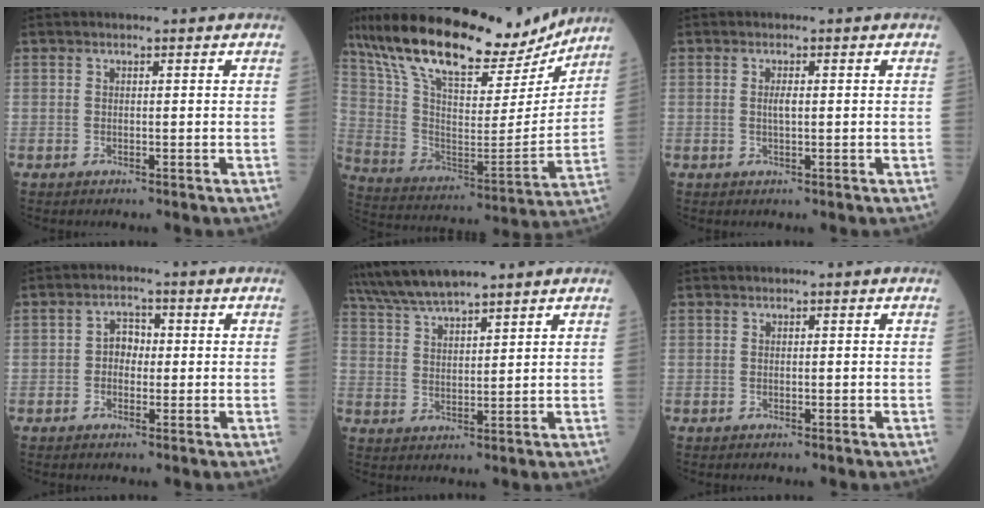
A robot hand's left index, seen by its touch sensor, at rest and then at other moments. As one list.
[{"total": 26.0, "force": [21.0, 7.3, 13.5], "torque": [-0.247, 0.003, 0.337]}, {"total": 1.3, "force": [-0.1, 0.3, 1.2], "torque": [-0.025, -0.002, -0.003]}, {"total": 3.0, "force": [-0.4, 2.2, 2.0], "torque": [-0.028, 0.010, -0.013]}, {"total": 8.0, "force": [7.1, 0.5, 3.7], "torque": [-0.079, 0.025, 0.136]}, {"total": 0.0}]